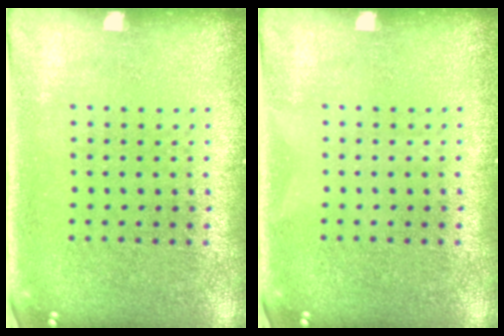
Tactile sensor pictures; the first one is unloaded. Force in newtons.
{"total": 0.0}